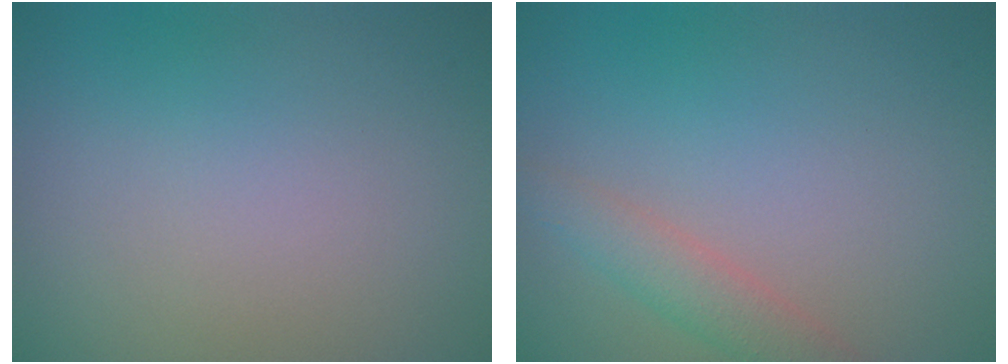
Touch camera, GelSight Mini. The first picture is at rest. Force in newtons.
{"total": 2.5, "press": 2.5, "slide": 0.2}